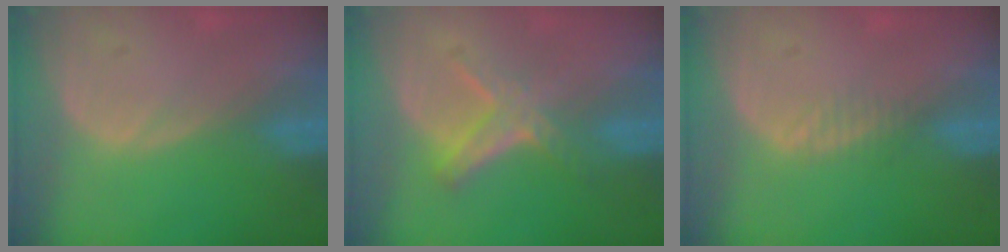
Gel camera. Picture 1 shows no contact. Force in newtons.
{"total": 4.9, "press": 4.8, "slide": 0.8}
{"total": 1.3, "press": 1.1, "slide": 0.7}